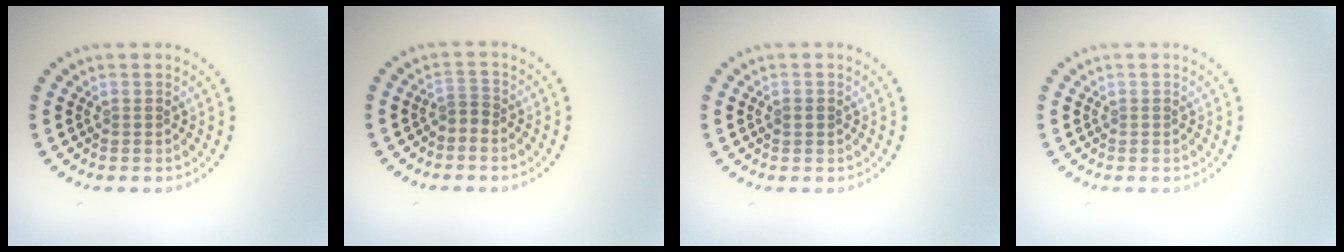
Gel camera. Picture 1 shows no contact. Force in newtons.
{"total": 1.2, "press": 0.8, "slide": 0.9}
{"total": 1.1, "press": 1.1, "slide": 0.2}
{"total": 0.0}